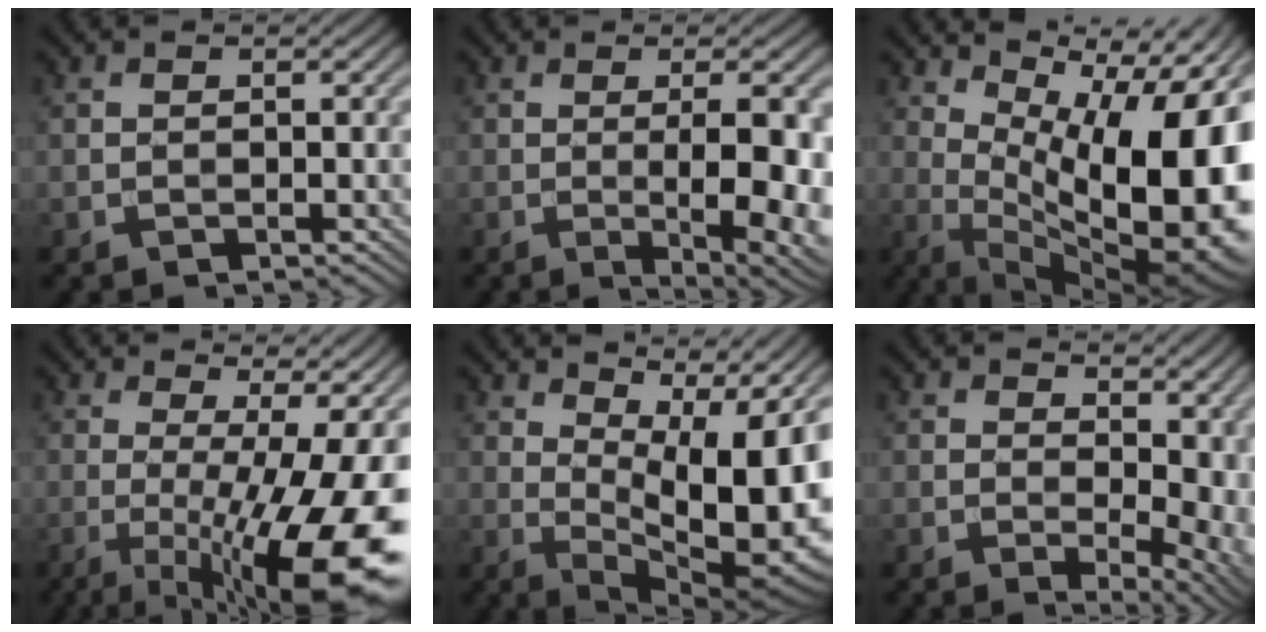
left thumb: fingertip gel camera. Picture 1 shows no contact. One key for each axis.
{"total": 10.0, "fx": -0.9, "fy": 2.8, "fz": 9.6, "tx": -0.107, "ty": 0.007, "tz": -0.019}
{"total": 18.6, "fx": 2.3, "fy": 7.2, "fz": 17.0, "tx": -0.211, "ty": 0.013, "tz": 0.049}
{"total": 18.1, "fx": -2.6, "fy": 5.4, "fz": 17.1, "tx": -0.200, "ty": 0.003, "tz": -0.039}
{"total": 14.6, "fx": 3.5, "fy": 6.4, "fz": 12.7, "tx": -0.166, "ty": 0.020, "tz": 0.059}
{"total": 9.9, "fx": 1.9, "fy": 5.4, "fz": 8.1, "tx": -0.087, "ty": -0.001, "tz": 0.046}